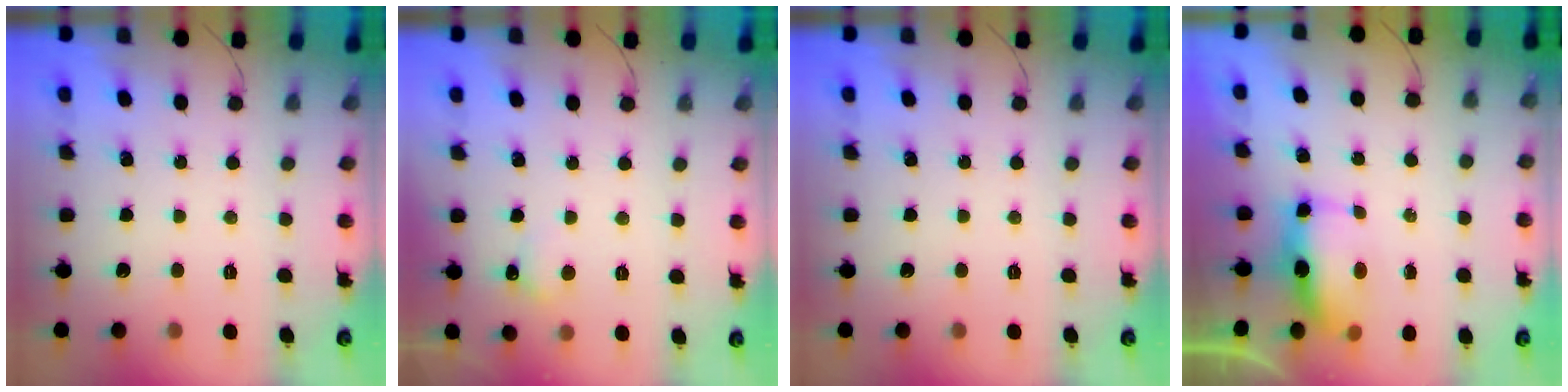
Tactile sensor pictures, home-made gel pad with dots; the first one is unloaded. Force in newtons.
{"total": 4.4, "press": 4.2, "slide": 1.2}
{"total": 0.0}
{"total": 8.5, "press": 8.5, "slide": 0.6}